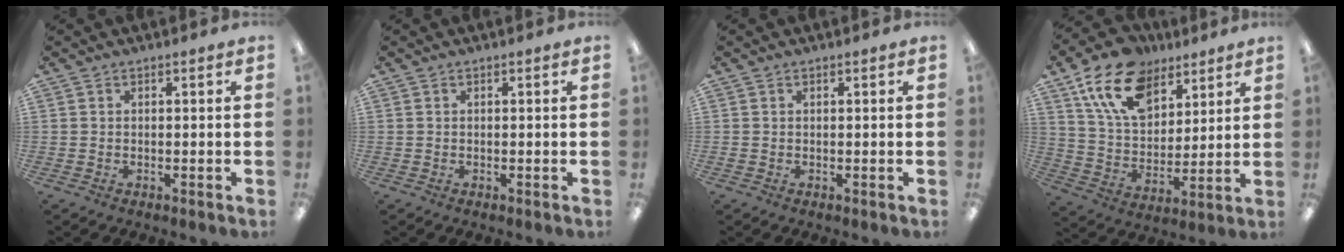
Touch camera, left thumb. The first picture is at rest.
{"total": 0.0}
{"total": 0.5, "force": [0.2, 0.3, 0.3], "torque": [-0.007, 0.004, 0.003]}
{"total": 17.4, "force": [10.7, 10.4, 8.9], "torque": [-0.167, -0.037, 0.199]}